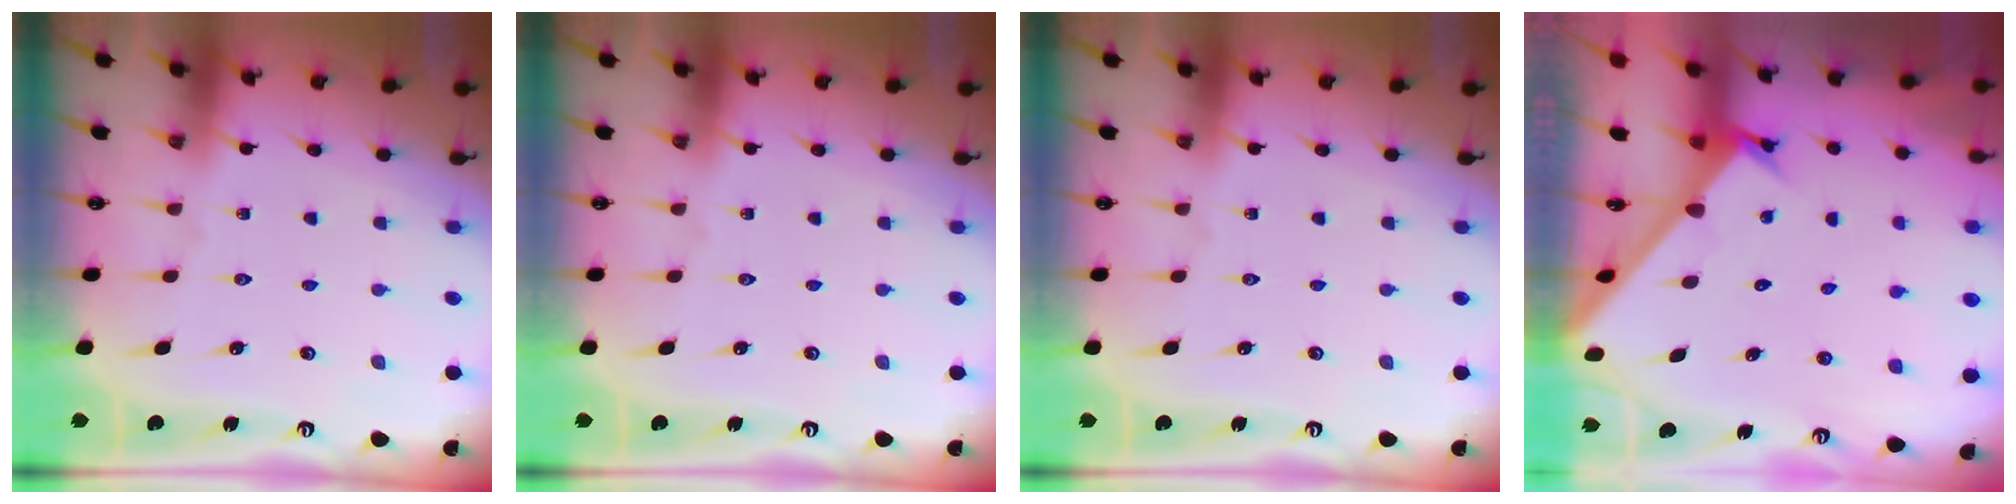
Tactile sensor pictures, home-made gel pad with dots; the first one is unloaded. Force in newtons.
{"total": 0.0}
{"total": 0.0}
{"total": 2.4, "press": 2.4, "slide": 0.2}